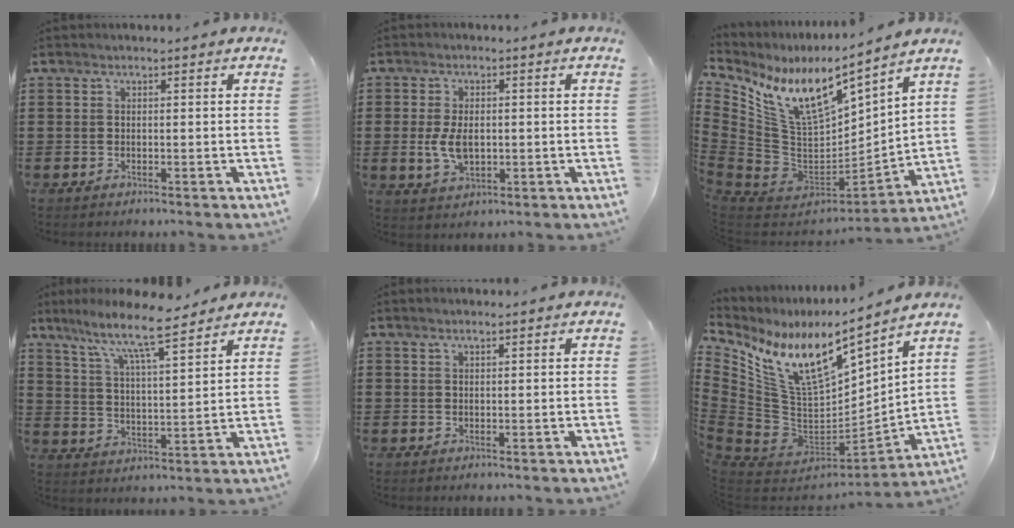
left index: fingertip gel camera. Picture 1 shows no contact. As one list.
[{"total": 5.1, "force": [-0.4, 2.9, 4.2], "torque": [-0.093, 0.001, -0.010]}, {"total": 12.2, "force": [7.7, 5.1, 8.0], "torque": [-0.187, -0.060, 0.133]}, {"total": 9.1, "force": [7.3, 1.2, 5.4], "torque": [-0.120, -0.035, 0.124]}, {"total": 0.7, "force": [0.6, 0.0, 0.5], "torque": [-0.008, -0.001, 0.011]}, {"total": 12.7, "force": [7.4, 5.6, 8.6], "torque": [-0.206, -0.062, 0.128]}]